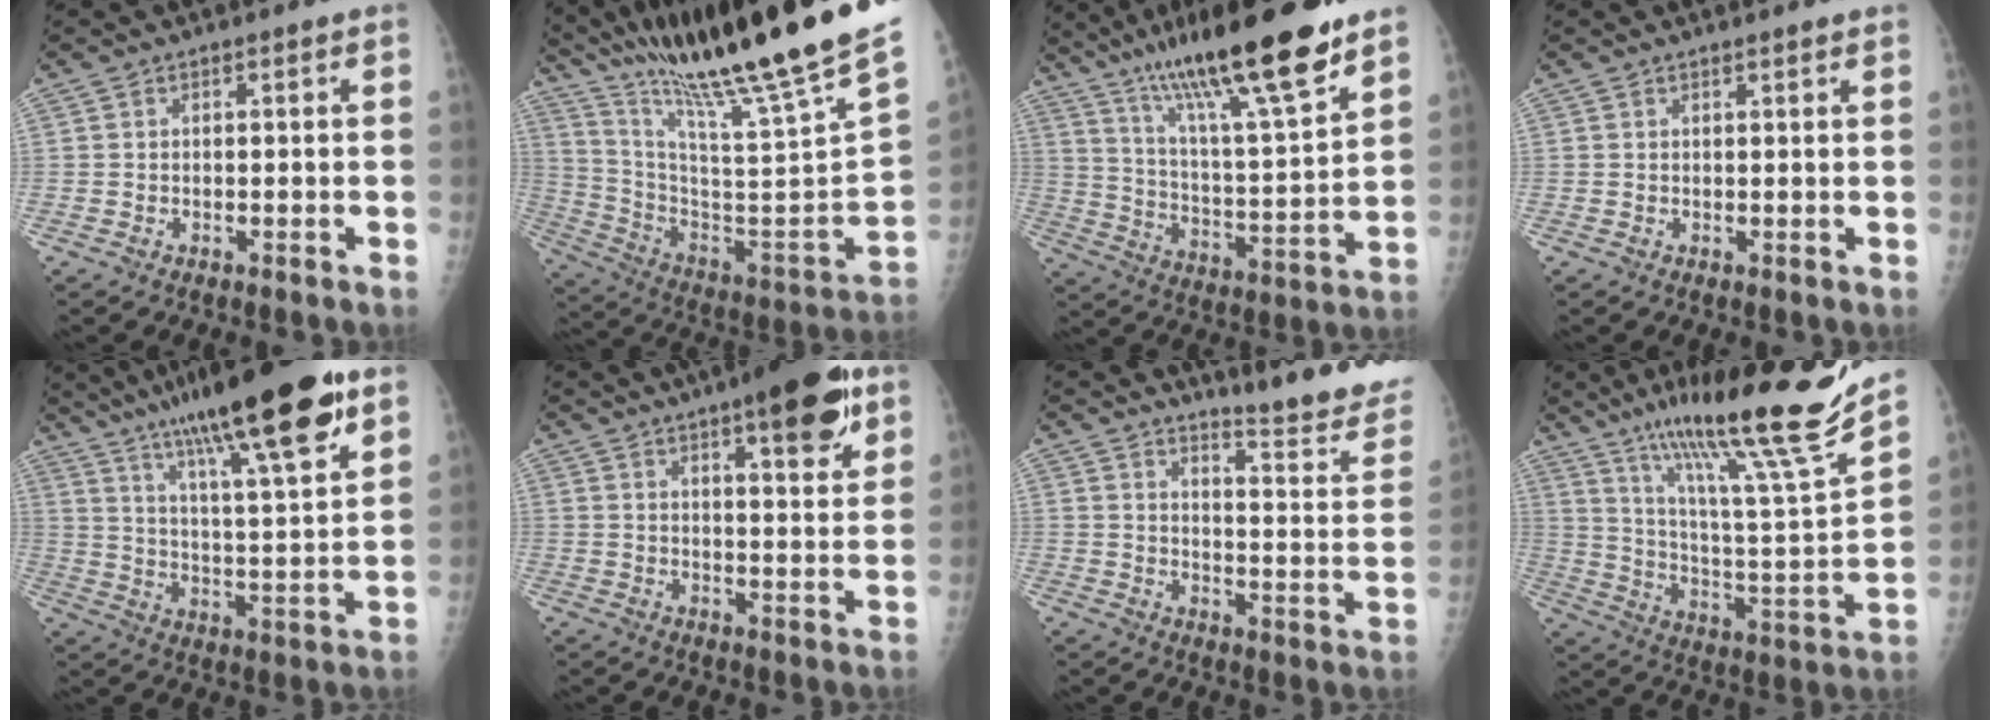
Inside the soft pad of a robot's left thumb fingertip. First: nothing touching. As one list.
[{"total": 36.8, "force": [27.7, 1.8, 24.1], "torque": [-0.365, -0.136, 0.427]}, {"total": 23.3, "force": [16.1, 3.4, 16.6], "torque": [-0.267, -0.061, 0.274]}, {"total": 1.9, "force": [1.7, 0.0, 0.9], "torque": [-0.004, -0.001, 0.024]}, {"total": 24.3, "force": [15.5, 3.9, 18.4], "torque": [-0.291, -0.042, 0.251]}, {"total": 14.5, "force": [8.7, 3.7, 11.0], "torque": [-0.129, -0.035, 0.119]}, {"total": 16.2, "force": [14.4, 1.1, 7.2], "torque": [-0.080, -0.144, 0.185]}, {"total": 25.6, "force": [19.2, 1.1, 17.0], "torque": [-0.252, -0.089, 0.317]}]